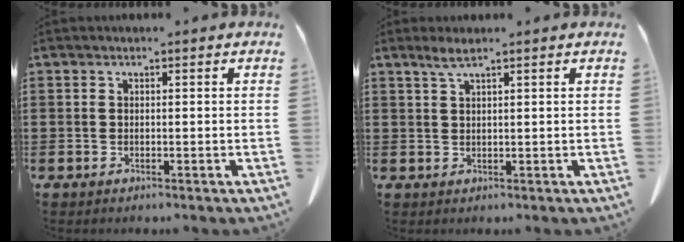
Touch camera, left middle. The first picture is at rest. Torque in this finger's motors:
{"motor_torque": [0.48, -0.22, 0.01, 0.03]}